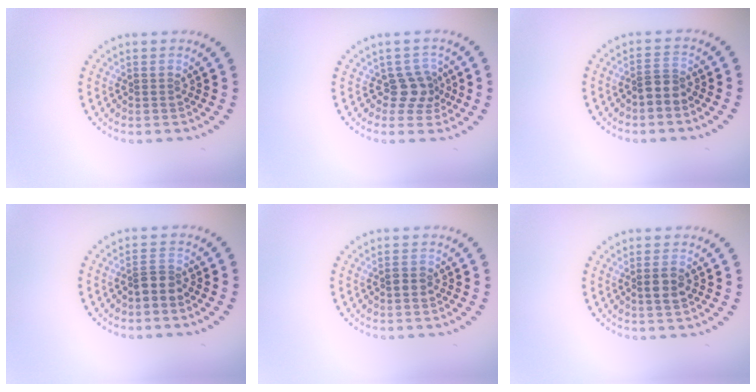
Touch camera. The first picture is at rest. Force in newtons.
{"total": 2.4, "press": 1.8, "slide": 1.6}
{"total": 1.8, "press": 1.5, "slide": 1.1}
{"total": 1.8, "press": 1.5, "slide": 1.1}
{"total": 1.2, "press": 1.1, "slide": 0.2}
{"total": 1.7, "press": 1.7, "slide": 0.5}